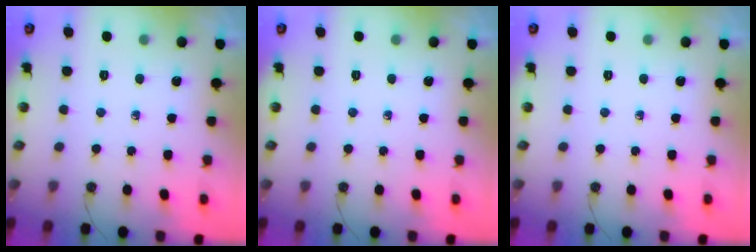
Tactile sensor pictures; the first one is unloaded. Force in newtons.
{"total": 0.0}
{"total": 0.0}